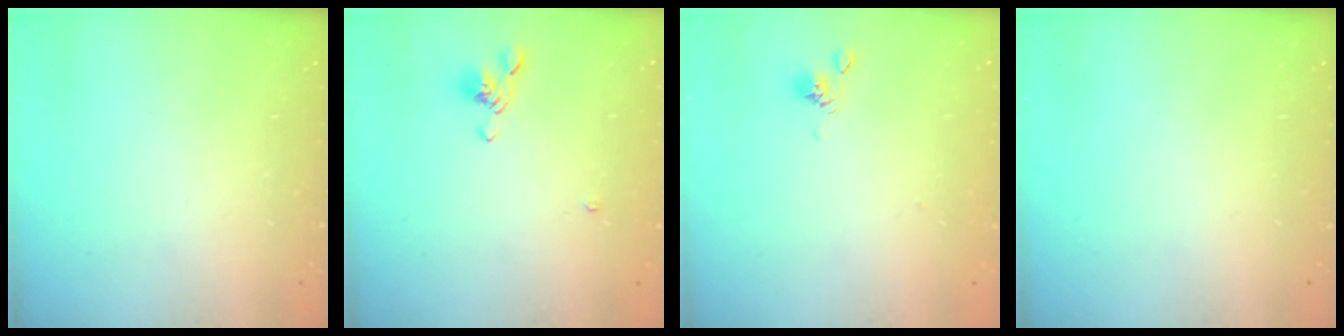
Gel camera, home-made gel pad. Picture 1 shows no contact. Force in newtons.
{"total": 2.5, "press": 2.4, "slide": 0.7}
{"total": 2.8, "press": 2.8, "slide": 0.1}
{"total": 0.0}